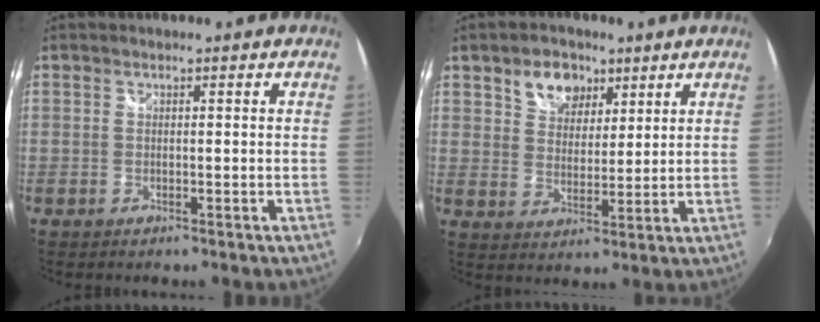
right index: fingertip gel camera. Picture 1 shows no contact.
{"total": 7.6, "force": [4.4, 5.2, 3.3], "torque": [-0.054, 0.017, 0.078]}